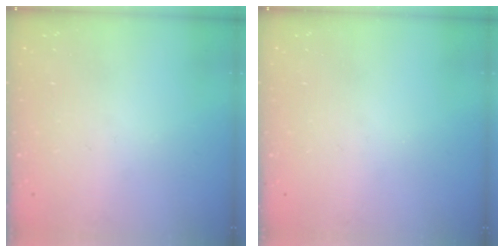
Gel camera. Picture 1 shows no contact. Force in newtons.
{"total": 0.0}